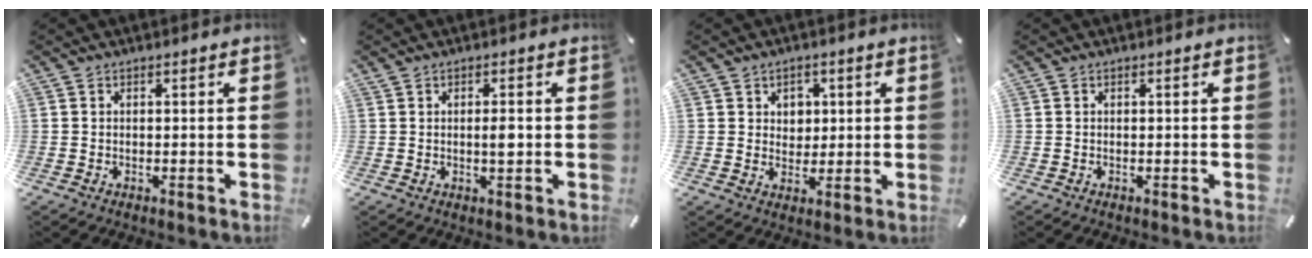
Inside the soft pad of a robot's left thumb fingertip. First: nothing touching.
{"total": 2.8, "force": [0.2, 0.8, 2.7], "torque": [-0.044, -0.003, -0.001]}
{"total": 4.1, "force": [1.6, 3.7, 0.8], "torque": [-0.003, -0.002, 0.023]}
{"total": 0.0}